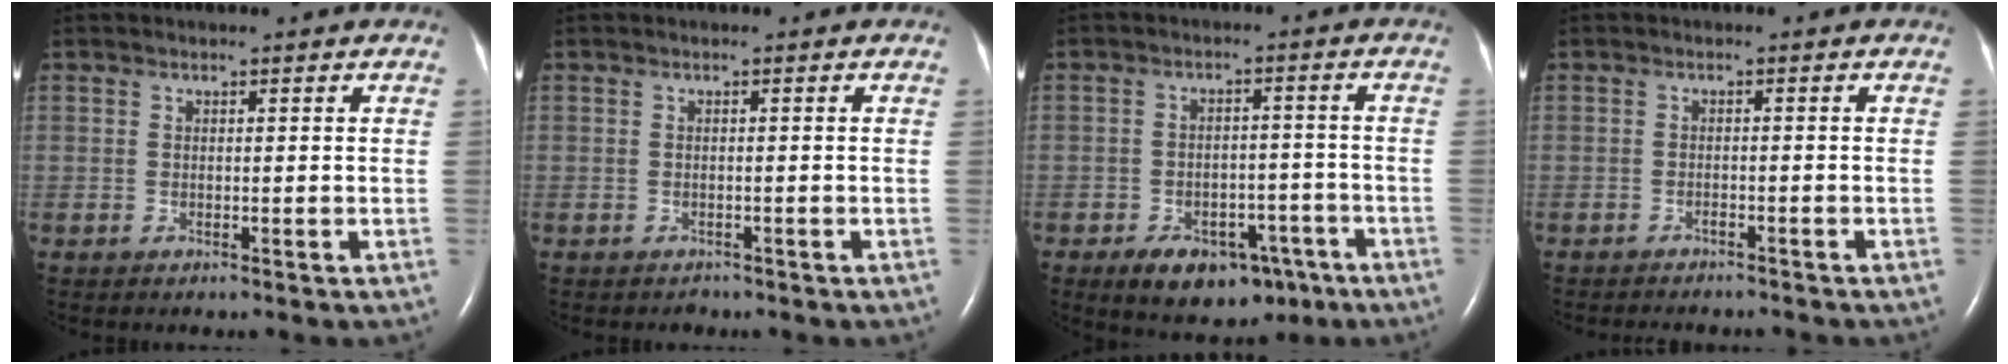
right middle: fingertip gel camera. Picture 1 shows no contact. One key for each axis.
{"total": 0.8, "fx": -0.7, "fy": 0.5, "fz": -0.1, "tx": -0.005, "ty": 0.000, "tz": -0.009}
{"total": 10.8, "fx": -6.6, "fy": 6.2, "fz": 5.9, "tx": -0.080, "ty": 0.016, "tz": -0.088}
{"total": 6.1, "fx": -5.6, "fy": 1.3, "fz": 2.0, "tx": -0.029, "ty": -0.004, "tz": -0.069}